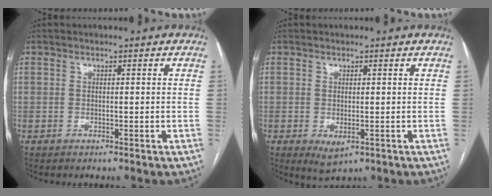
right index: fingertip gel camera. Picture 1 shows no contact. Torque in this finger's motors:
{"motor_torque": [0.48, -0.21, 0.14, 0.03]}